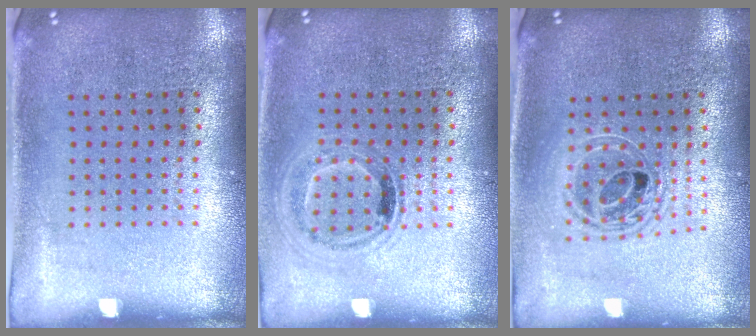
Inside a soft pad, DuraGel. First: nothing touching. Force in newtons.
{"total": 1.0, "press": 0.9, "slide": 0.4}
{"total": 1.6, "press": 1.4, "slide": 0.9}